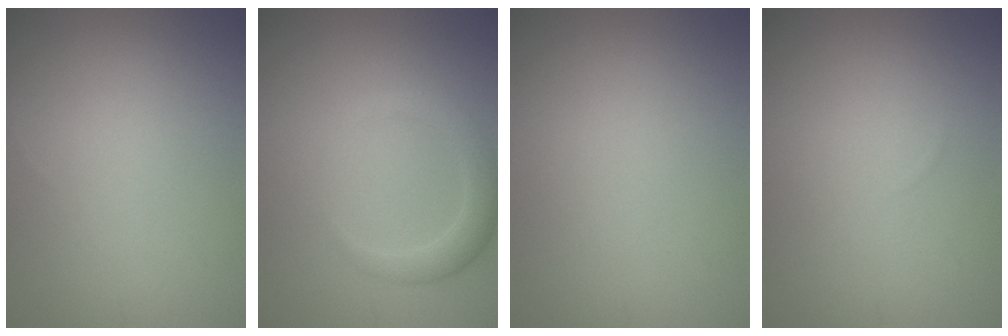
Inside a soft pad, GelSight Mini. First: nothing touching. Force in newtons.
{"total": 2.5, "press": 2.5, "slide": 0.2}
{"total": 0.0}
{"total": 0.0}